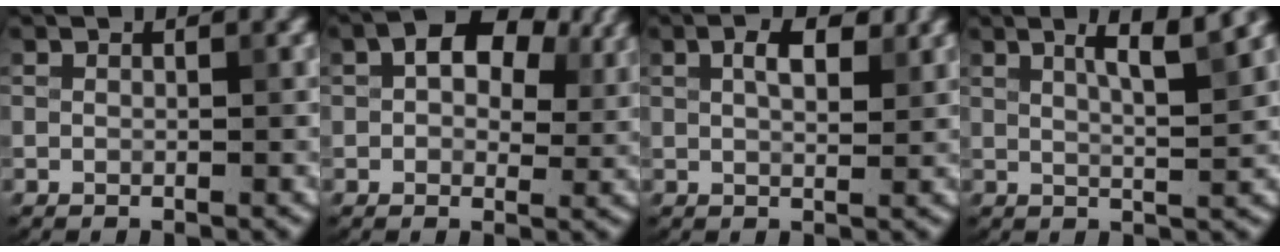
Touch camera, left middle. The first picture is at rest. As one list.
[{"total": 8.2, "force": [3.2, 4.8, 5.9], "torque": [-0.077, 0.009, 0.033]}, {"total": 3.0, "force": [1.2, 1.4, 2.4], "torque": [-0.044, 0.006, 0.022]}, {"total": 4.4, "force": [2.4, 0.7, 3.7], "torque": [-0.049, 0.004, 0.038]}]